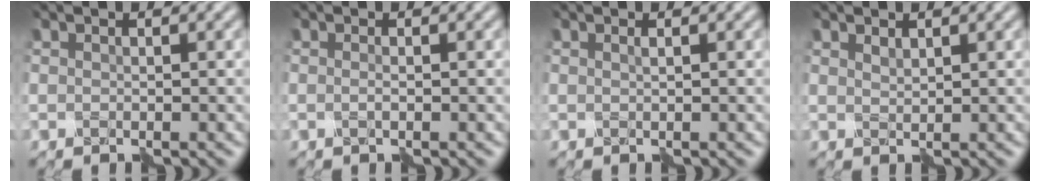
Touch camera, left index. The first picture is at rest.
{"total": 0.8, "force": [-0.5, 0.0, 0.6], "torque": [-0.015, -0.001, -0.010]}
{"total": 0.0}
{"total": 0.6, "force": [0.6, 0.1, 0.3], "torque": [-0.008, 0.001, 0.013]}